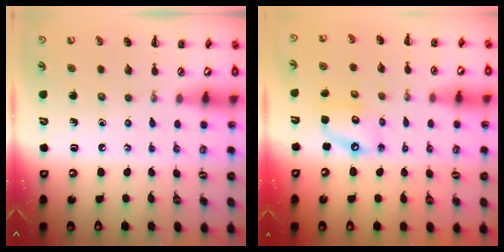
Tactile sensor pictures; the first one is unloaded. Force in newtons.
{"total": 8.2, "press": 8.1, "slide": 1.7}